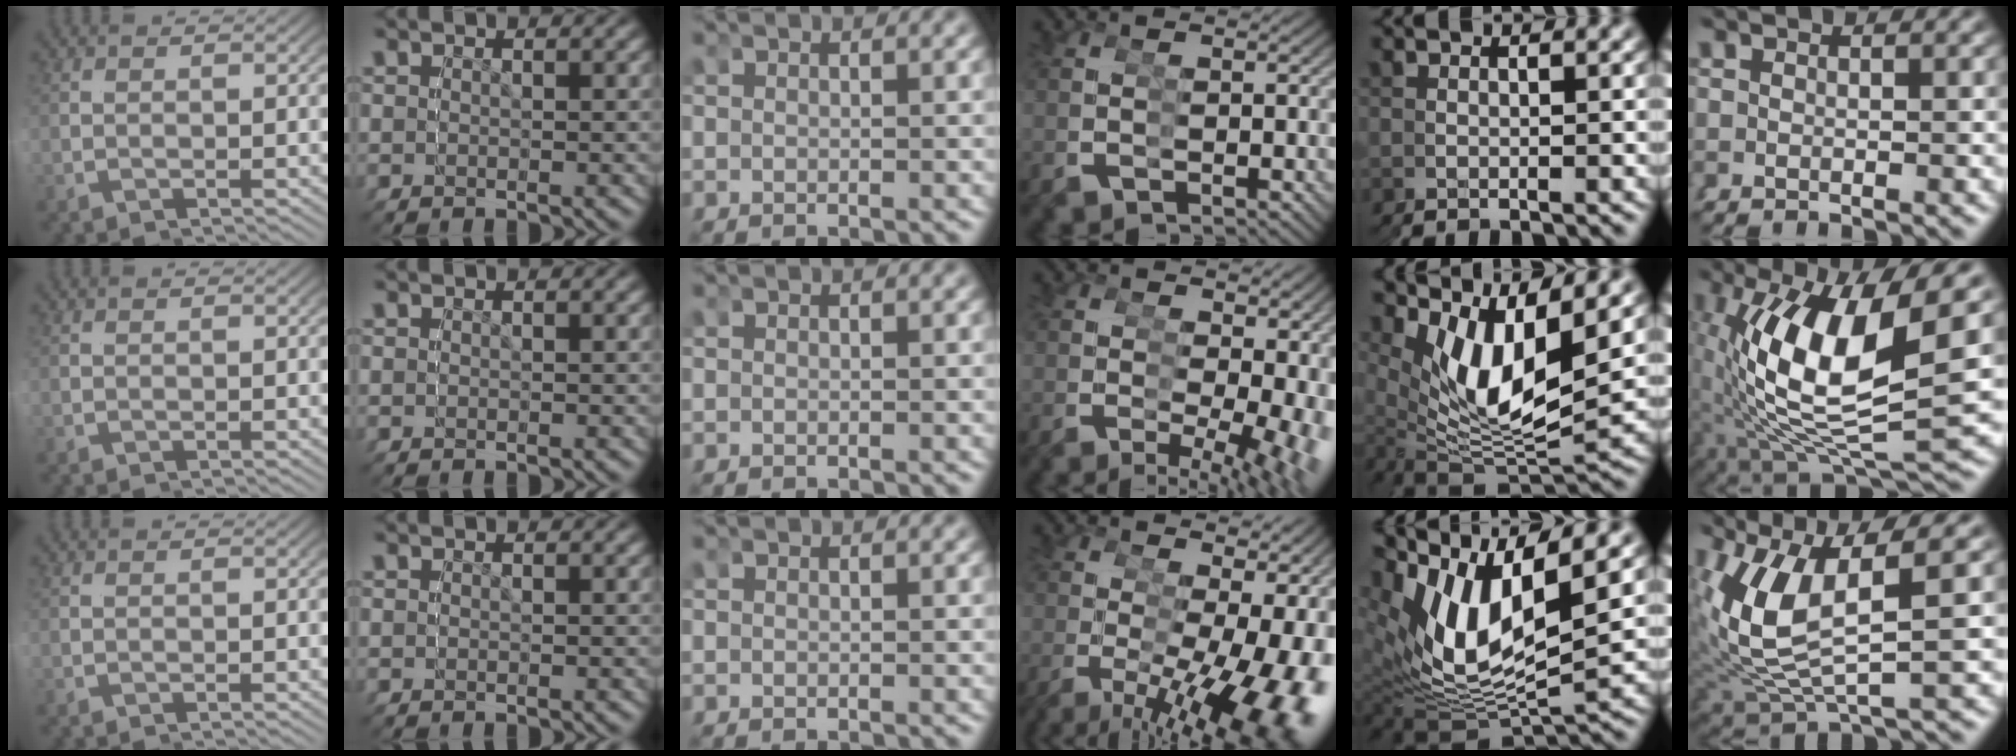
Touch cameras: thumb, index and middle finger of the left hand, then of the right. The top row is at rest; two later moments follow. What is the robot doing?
{"motion": "grasp_and_lifting", "object": "condiment"}